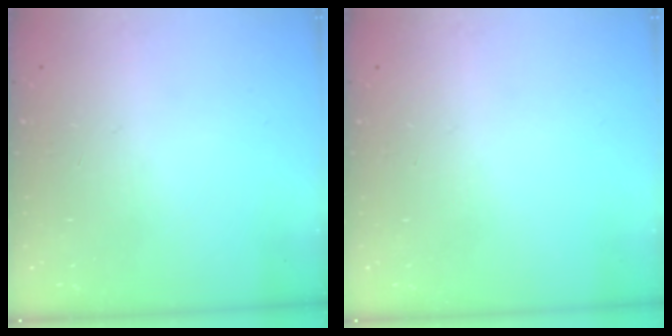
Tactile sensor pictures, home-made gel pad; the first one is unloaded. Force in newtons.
{"total": 0.0}